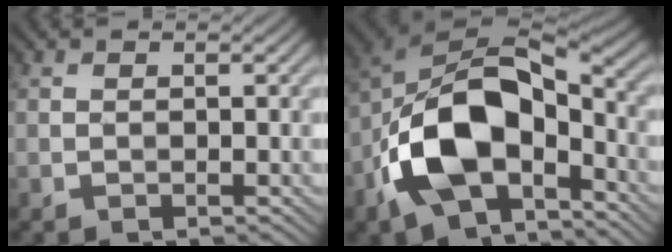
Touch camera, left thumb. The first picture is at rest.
{"total": 16.0, "force": [-5.6, 9.4, 11.7], "torque": [-0.230, -0.025, -0.106]}